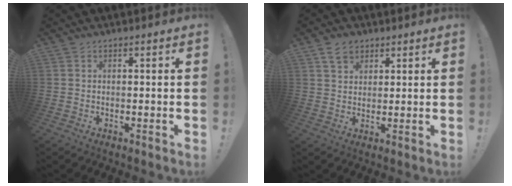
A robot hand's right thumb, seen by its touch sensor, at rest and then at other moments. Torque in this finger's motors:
{"motor_torque": [-0.09, 0.23, -0.19, 0.20, -0.01]}